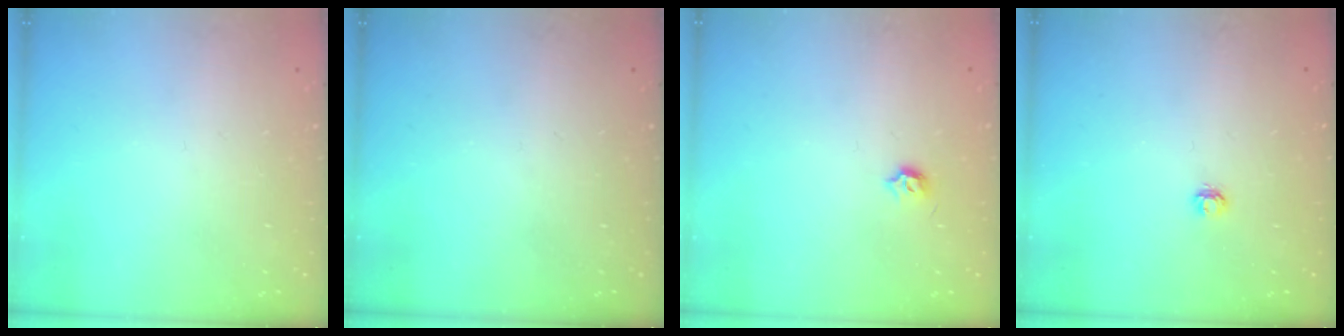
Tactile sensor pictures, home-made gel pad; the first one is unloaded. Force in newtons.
{"total": 0.0}
{"total": 3.9, "press": 3.9, "slide": 0.6}
{"total": 3.6, "press": 3.6, "slide": 0.3}